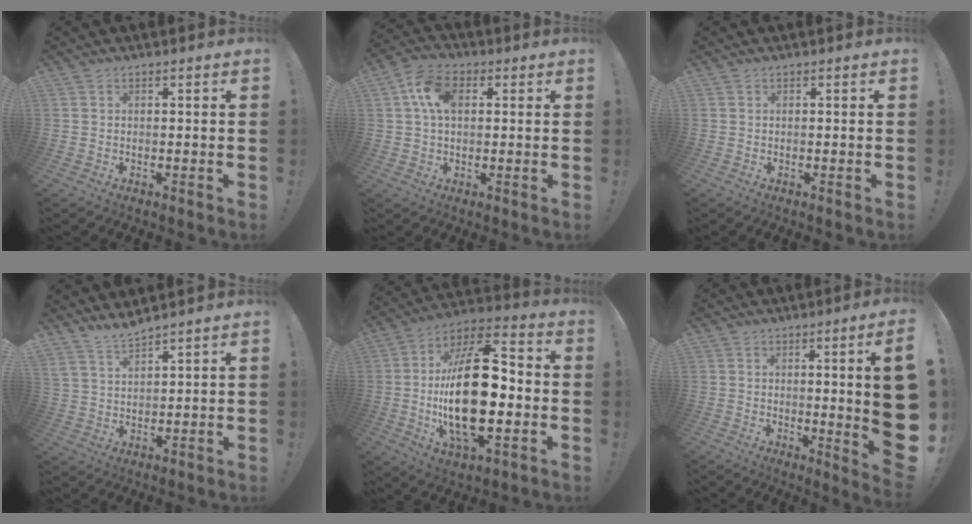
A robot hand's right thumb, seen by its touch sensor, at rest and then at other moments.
{"total": 10.2, "force": [2.8, 6.7, 7.2], "torque": [-0.138, 0.008, 0.050]}
{"total": 0.0}
{"total": 5.8, "force": [5.6, 0.2, 1.5], "torque": [-0.045, -0.032, 0.107]}
{"total": 27.1, "force": [-2.8, 12.7, 23.8], "torque": [-0.439, 0.009, -0.046]}
{"total": 12.7, "force": [0.8, -0.4, 12.6], "torque": [-0.168, -0.032, 0.011]}